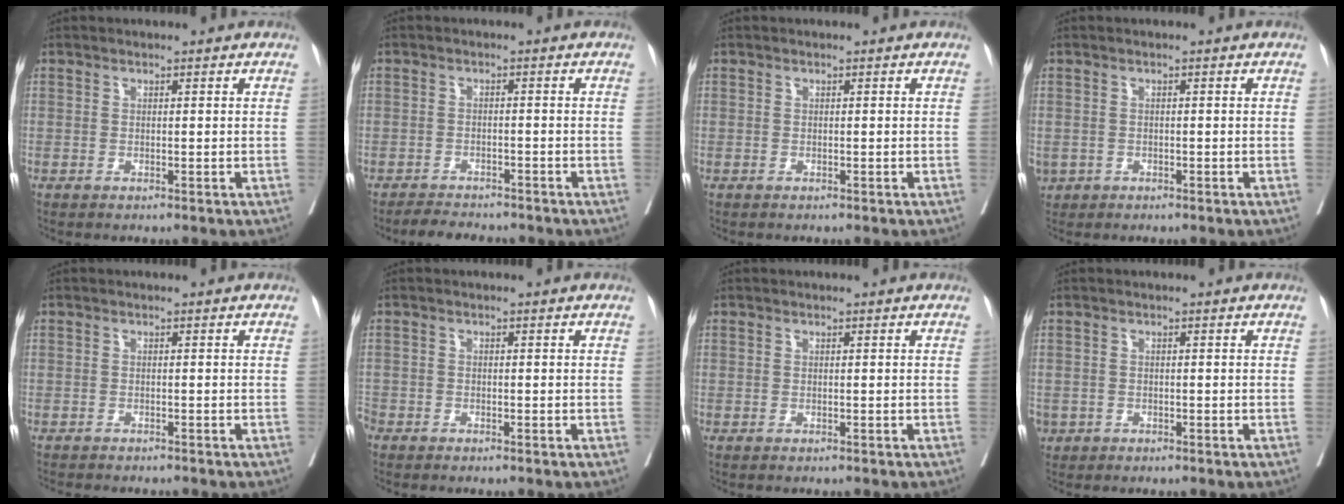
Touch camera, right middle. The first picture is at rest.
{"total": 4.8, "force": [-4.5, 1.2, 1.3], "torque": [-0.019, -0.010, -0.071]}
{"total": 0.0}
{"total": 3.0, "force": [-1.4, 2.5, 1.0], "torque": [-0.027, -0.003, -0.020]}
{"total": 6.0, "force": [-5.4, 1.3, 2.2], "torque": [-0.026, -0.006, -0.075]}
{"total": 2.5, "force": [-2.0, 1.1, 0.9], "torque": [-0.025, -0.005, -0.042]}
{"total": 0.6, "force": [-0.6, 0.2, 0.2], "torque": [-0.006, -0.001, -0.010]}
{"total": 2.4, "force": [-1.4, 1.8, 0.6], "torque": [-0.016, -0.002, -0.025]}